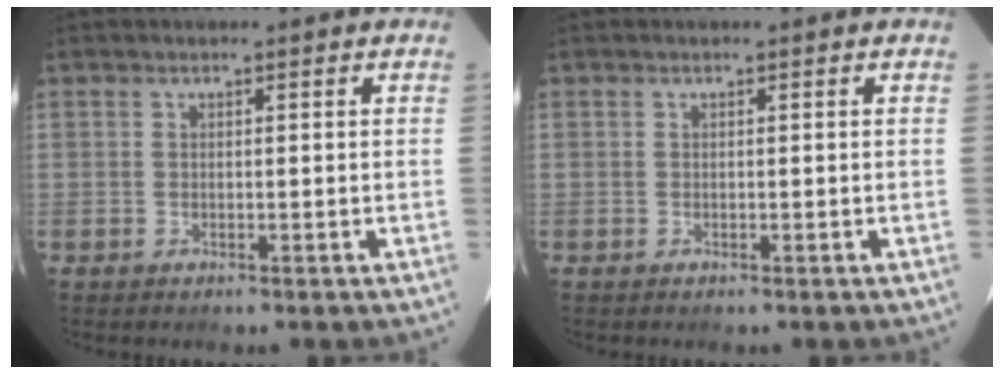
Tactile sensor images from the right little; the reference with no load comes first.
{"total": 0.0}